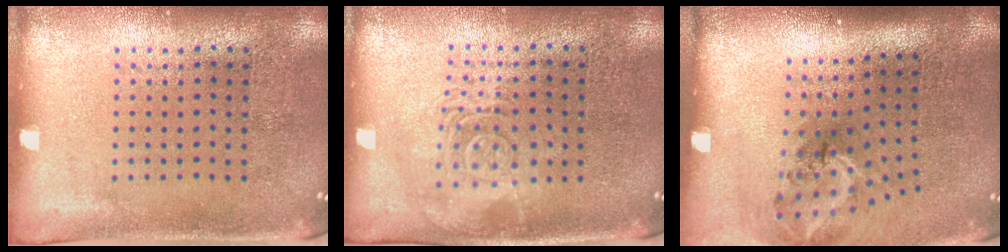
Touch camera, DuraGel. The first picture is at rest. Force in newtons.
{"total": 2.7, "press": 2.7, "slide": 0.4}
{"total": 1.9, "press": 1.3, "slide": 1.4}